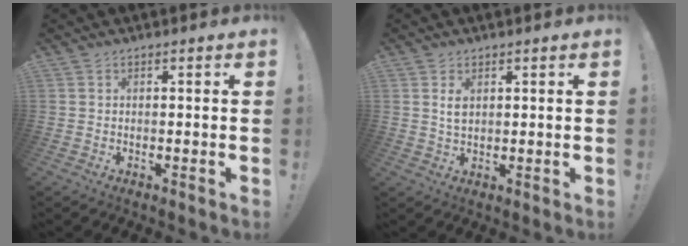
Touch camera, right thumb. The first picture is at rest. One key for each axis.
{"total": 3.2, "fx": 1.4, "fy": 1.9, "fz": 2.2, "tx": -0.024, "ty": -0.007, "tz": 0.020}